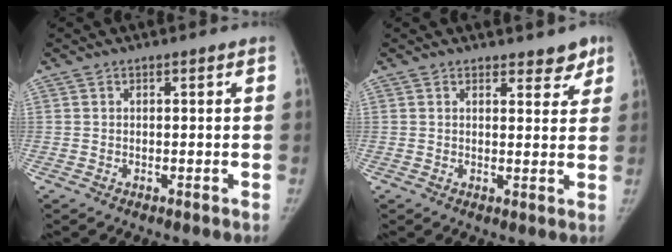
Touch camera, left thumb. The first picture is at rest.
{"total": 3.8, "force": [3.0, 1.9, 1.5], "torque": [0.010, -0.018, 0.036]}